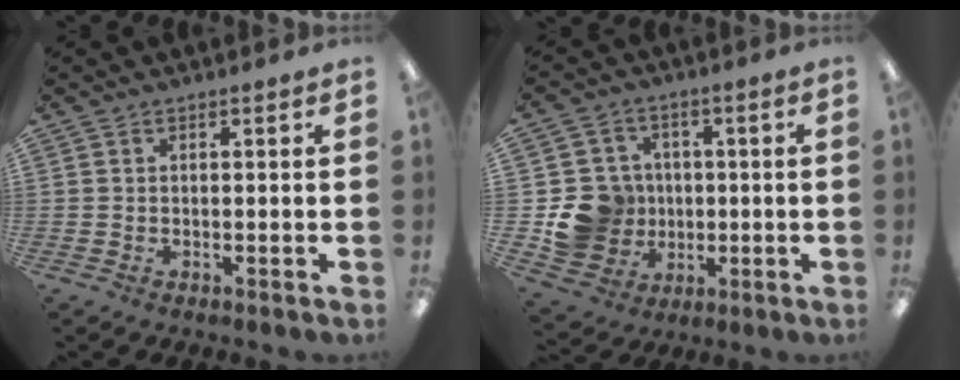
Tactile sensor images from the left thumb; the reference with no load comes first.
{"total": 11.7, "force": [-1.4, 11.2, 3.1], "torque": [-0.062, 0.018, -0.010]}